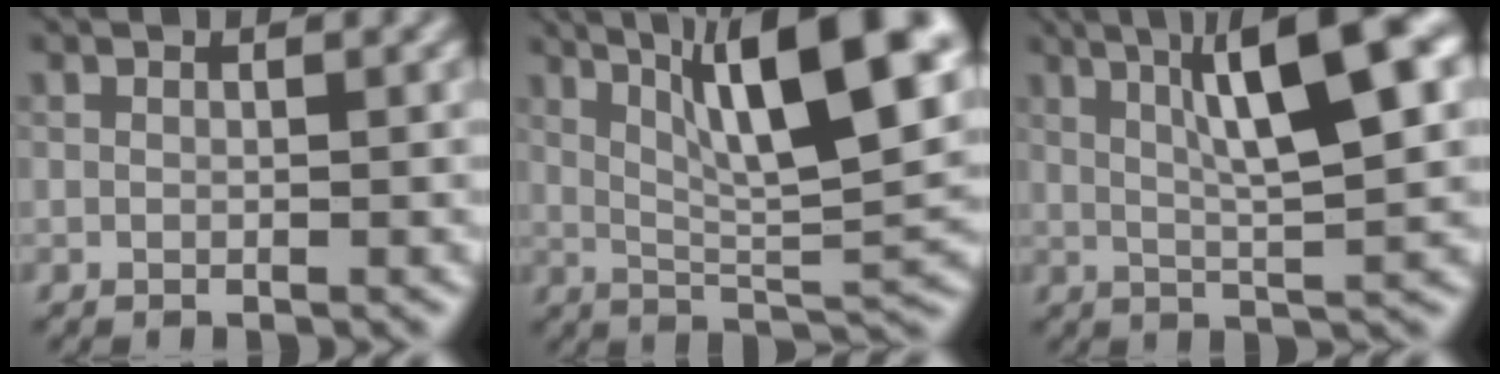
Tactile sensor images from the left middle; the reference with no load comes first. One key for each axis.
{"total": 12.7, "fx": 5.5, "fy": 2.9, "fz": 11.1, "tx": -0.167, "ty": 0.013, "tz": 0.094}
{"total": 10.3, "fx": 3.7, "fy": 2.0, "fz": 9.4, "tx": -0.128, "ty": 0.020, "tz": 0.056}